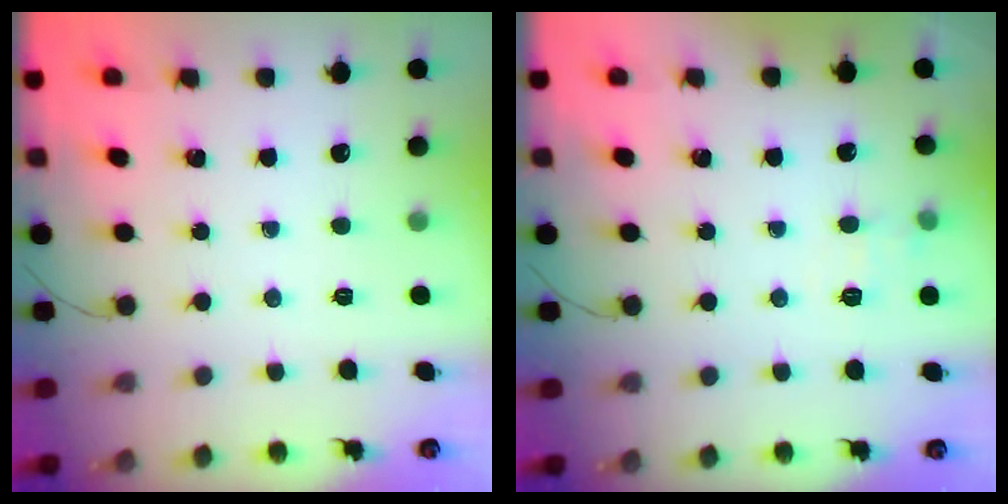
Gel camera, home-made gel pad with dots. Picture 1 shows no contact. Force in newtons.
{"total": 7.8, "press": 7.6, "slide": 1.7}